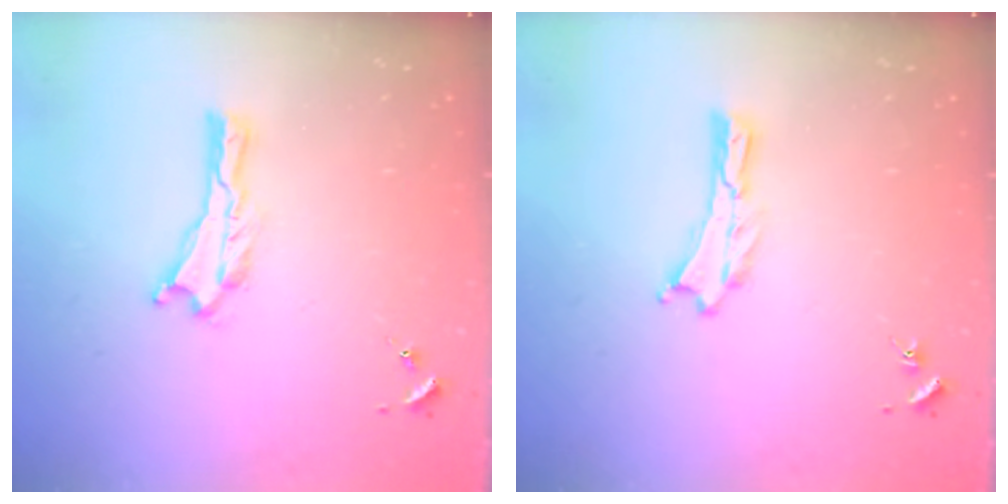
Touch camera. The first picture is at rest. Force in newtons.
{"total": 0.0}